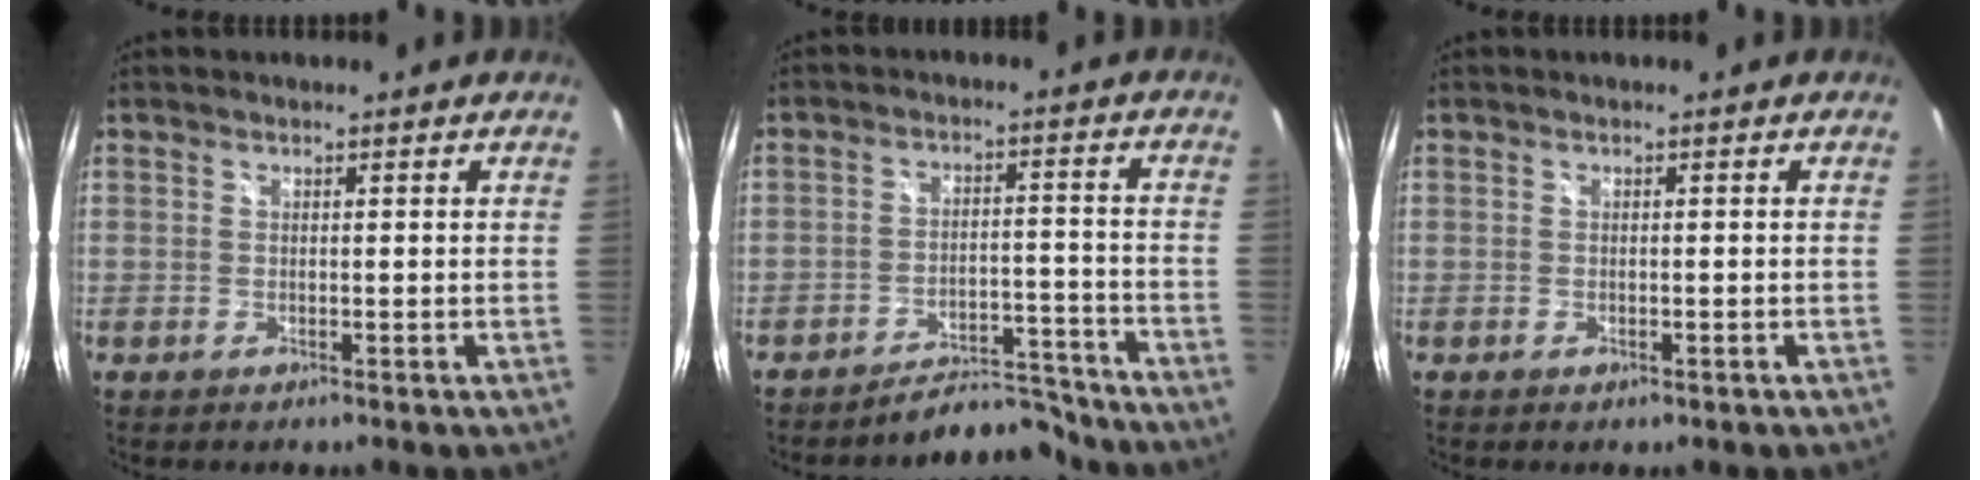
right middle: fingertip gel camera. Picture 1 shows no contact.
{"total": 8.6, "force": [-8.4, 1.6, 0.6], "torque": [-0.016, 0.027, -0.116]}
{"total": 0.7, "force": [-0.4, 0.4, 0.4], "torque": [-0.005, -0.001, -0.007]}